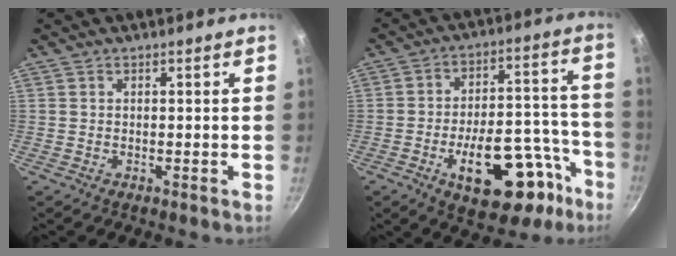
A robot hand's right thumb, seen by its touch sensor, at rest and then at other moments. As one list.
[{"total": 21.3, "force": [-10.1, 10.6, 15.5], "torque": [-0.166, 0.069, -0.132]}]